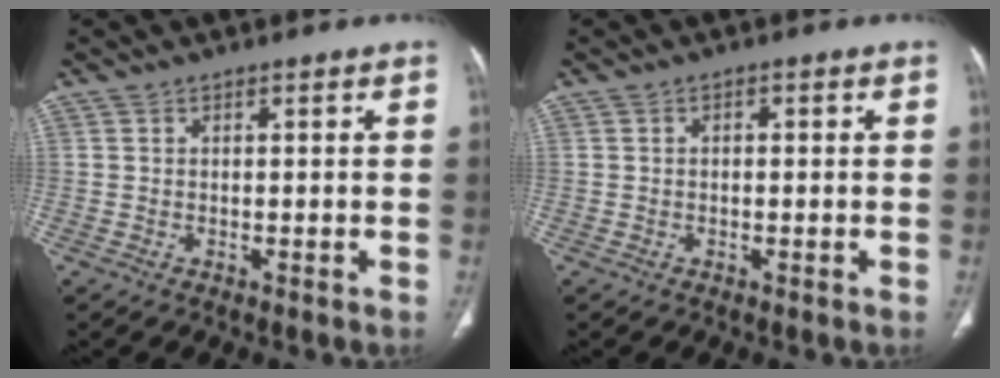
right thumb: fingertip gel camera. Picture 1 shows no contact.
{"total": 1.0, "force": [0.1, 0.6, 0.9], "torque": [-0.015, 0.005, 0.000]}